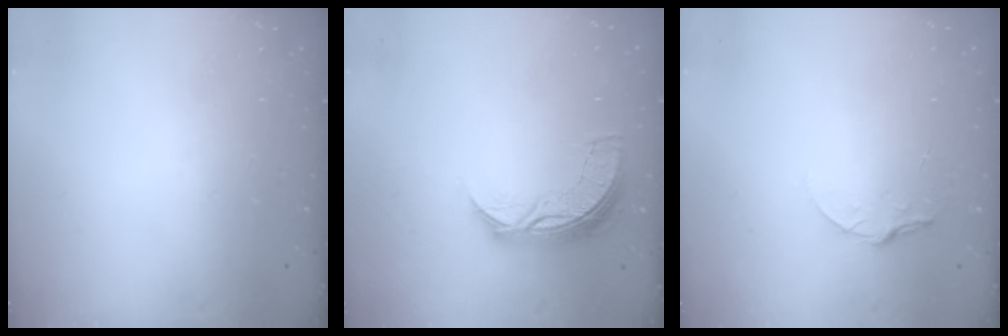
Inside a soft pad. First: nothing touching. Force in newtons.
{"total": 7.9, "press": 7.9, "slide": 0.5}
{"total": 4.6, "press": 4.6, "slide": 0.4}